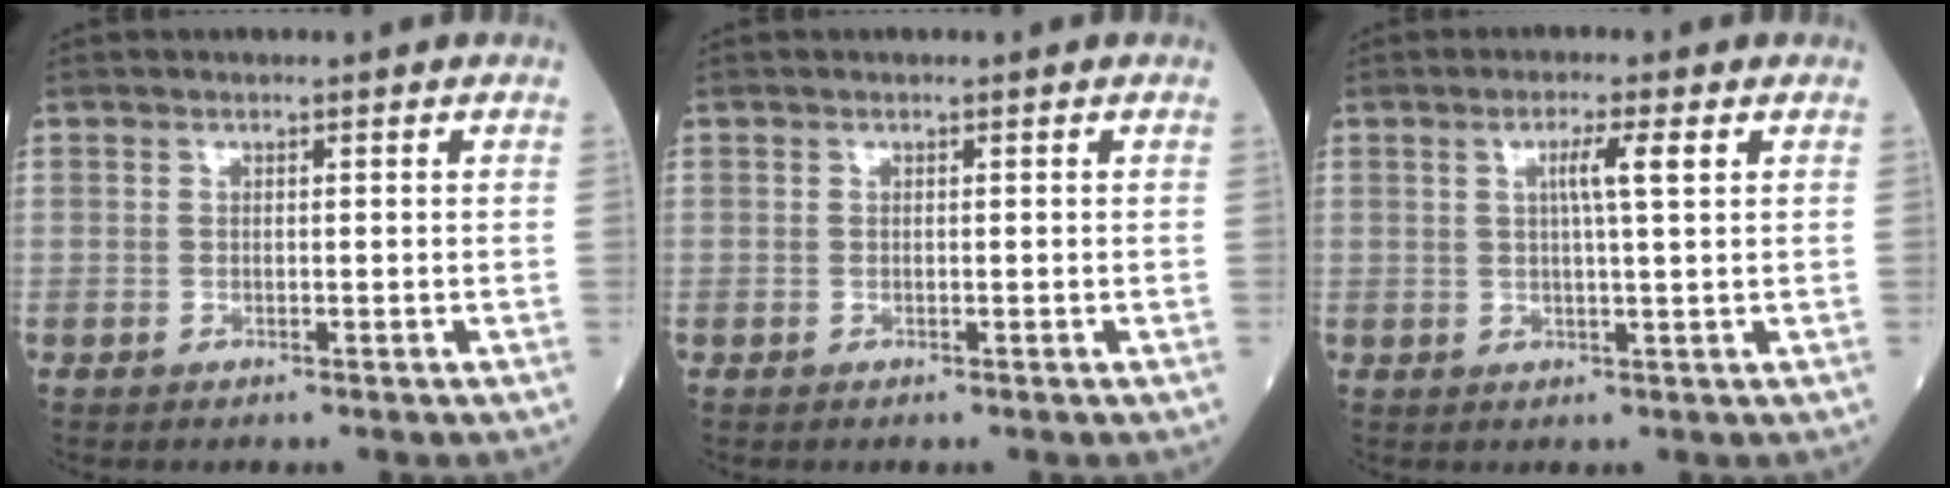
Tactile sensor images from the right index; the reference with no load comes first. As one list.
[{"total": 0.0}, {"total": 3.9, "force": [1.3, -0.3, 3.7], "torque": [-0.067, 0.002, 0.021]}]